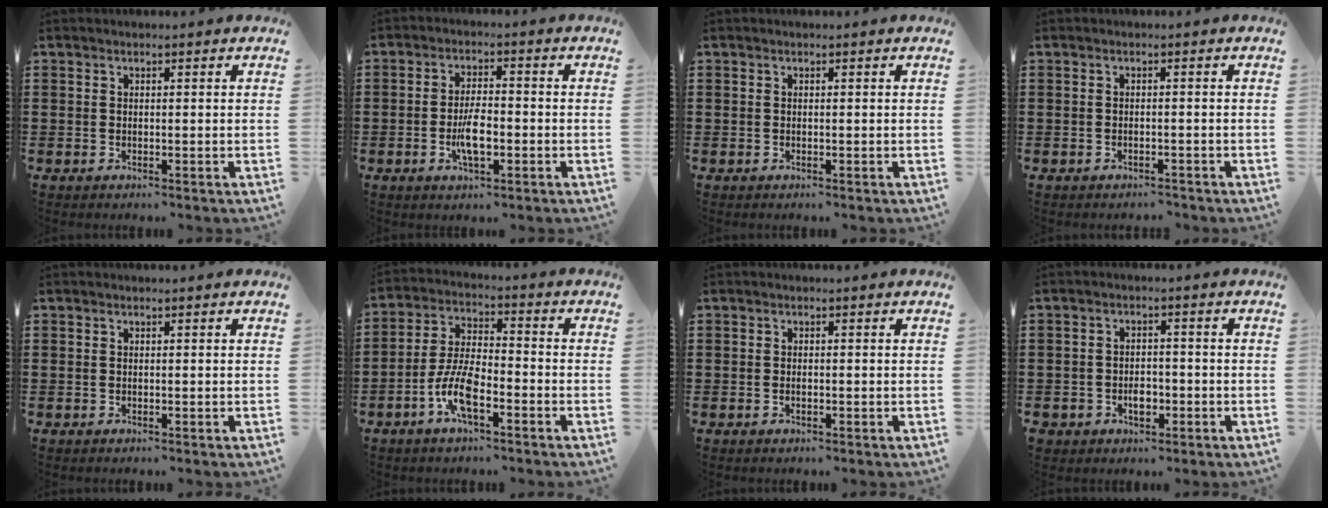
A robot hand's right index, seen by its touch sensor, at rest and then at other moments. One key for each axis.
{"total": 5.3, "fx": -1.4, "fy": 1.7, "fz": 4.8, "tx": -0.103, "ty": -0.005, "tz": -0.029}
{"total": 0.0}
{"total": 0.9, "fx": -0.9, "fy": 0.0, "fz": 0.3, "tx": -0.011, "ty": -0.005, "tz": -0.016}
{"total": 0.0}
{"total": 7.9, "fx": -3.8, "fy": 2.6, "fz": 6.4, "tx": -0.154, "ty": -0.010, "tz": -0.075}
{"total": 0.7, "fx": -0.3, "fy": 0.1, "fz": 0.6, "tx": -0.014, "ty": -0.008, "tz": -0.003}
{"total": 2.9, "fx": -1.4, "fy": 2.0, "fz": 1.6, "tx": -0.035, "ty": 0.000, "tz": -0.026}